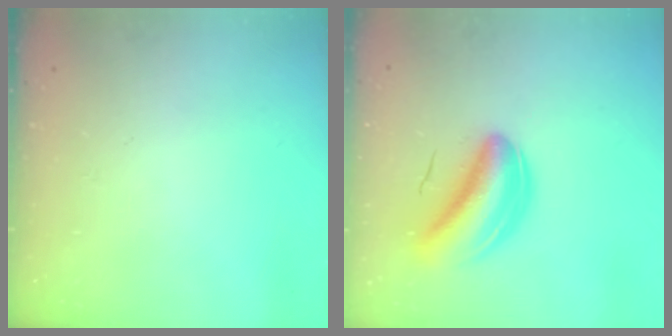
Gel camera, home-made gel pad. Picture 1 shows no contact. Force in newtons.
{"total": 9.2, "press": 8.8, "slide": 2.9}